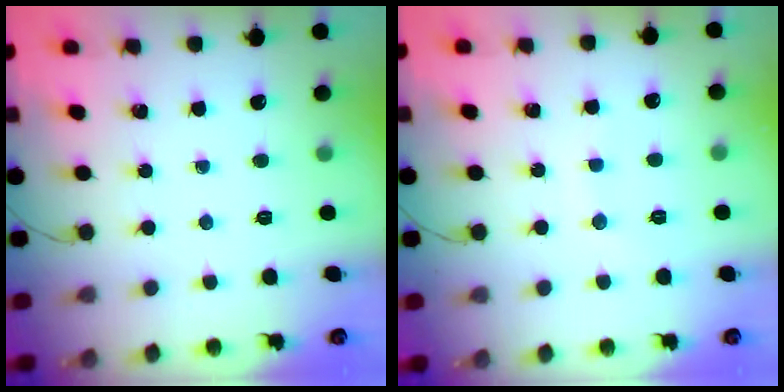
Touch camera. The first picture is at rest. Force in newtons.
{"total": 5.4, "press": 5.3, "slide": 1.4}